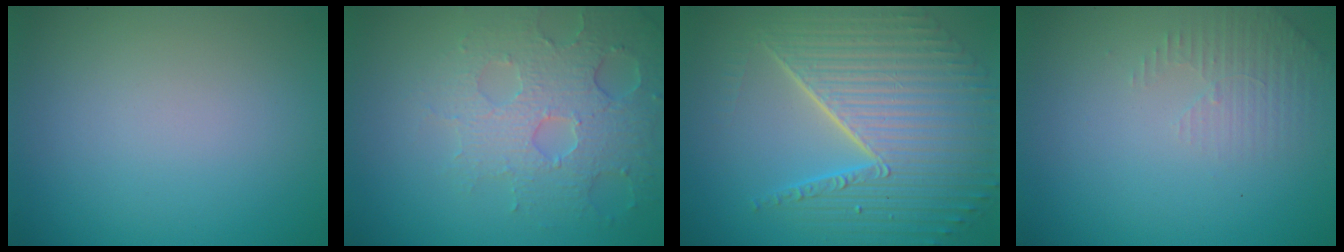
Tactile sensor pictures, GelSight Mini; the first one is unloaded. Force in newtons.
{"total": 4.6, "press": 4.3, "slide": 1.6}
{"total": 10.2, "press": 6.5, "slide": 7.9}
{"total": 1.9, "press": 1.8, "slide": 0.6}